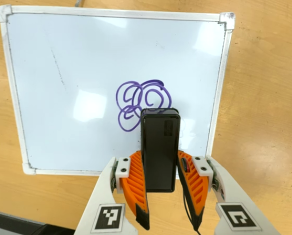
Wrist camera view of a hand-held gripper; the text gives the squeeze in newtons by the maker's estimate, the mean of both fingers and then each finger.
{"total": 4.2, "left": 2.8, "right": 5.5}